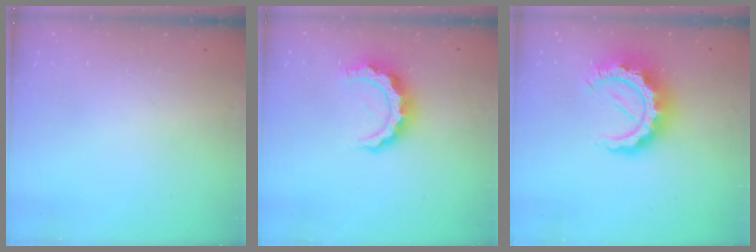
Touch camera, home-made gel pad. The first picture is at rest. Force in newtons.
{"total": 9.8, "press": 9.8, "slide": 1.1}
{"total": 14.2, "press": 14.2, "slide": 1.6}